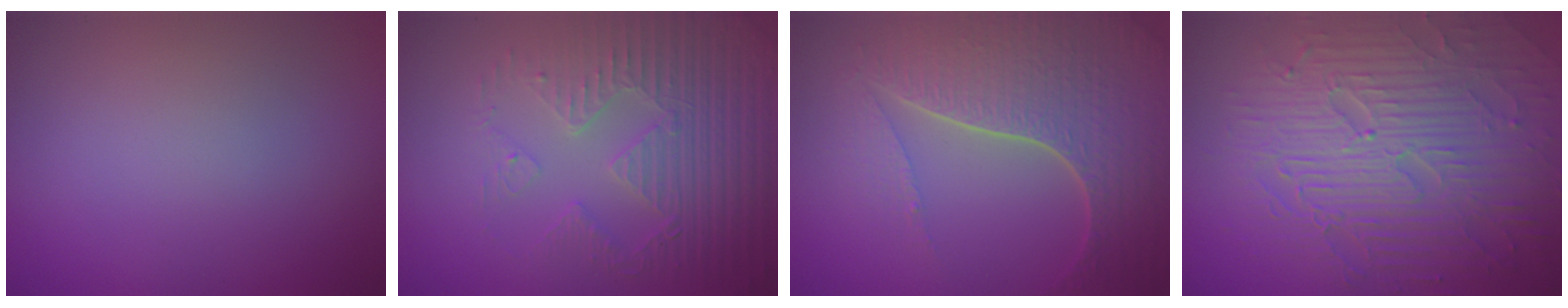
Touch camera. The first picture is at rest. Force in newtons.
{"total": 4.6, "press": 4.4, "slide": 1.1}
{"total": 7.4, "press": 5.4, "slide": 5.1}
{"total": 8.9, "press": 6.4, "slide": 6.3}